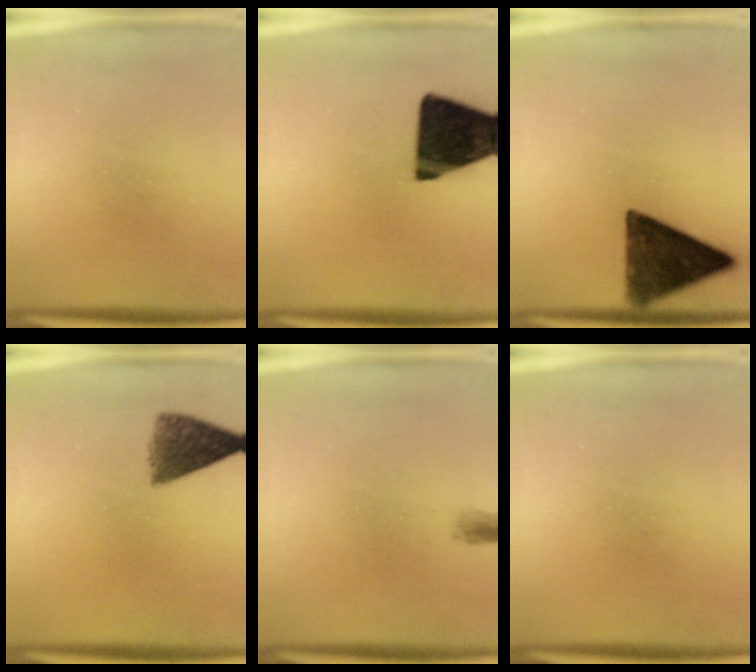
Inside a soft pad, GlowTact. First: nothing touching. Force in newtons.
{"total": 19.2}
{"total": 13.2}
{"total": 6.0}
{"total": 1.4}
{"total": 0.0}